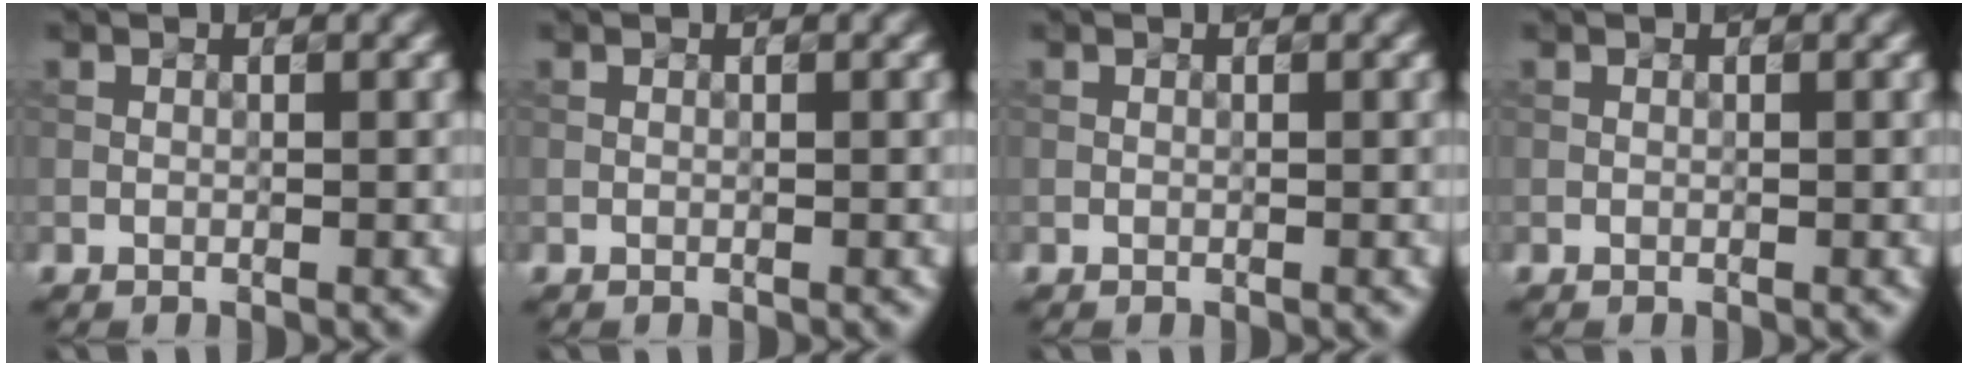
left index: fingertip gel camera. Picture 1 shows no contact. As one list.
[{"total": 0.0}, {"total": 0.0}, {"total": 0.0}]